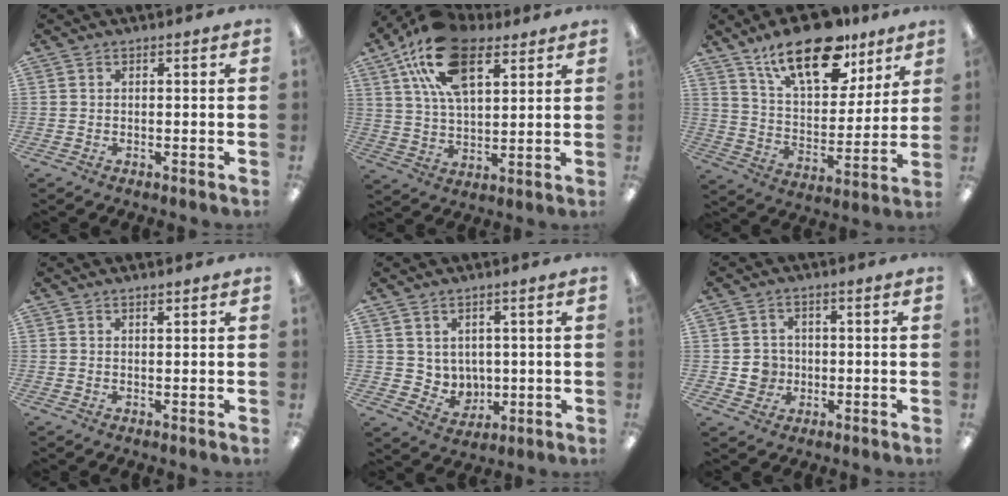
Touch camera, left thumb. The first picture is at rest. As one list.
[{"total": 19.7, "force": [10.1, 10.3, 13.3], "torque": [-0.247, -0.017, 0.180]}, {"total": 20.3, "force": [13.9, 9.0, 11.8], "torque": [-0.189, -0.068, 0.237]}, {"total": 0.9, "force": [0.8, 0.1, 0.4], "torque": [-0.008, 0.000, 0.014]}, {"total": 4.8, "force": [3.5, 3.4, -0.2], "torque": [-0.008, -0.022, 0.067]}, {"total": 4.7, "force": [-0.5, 4.5, 1.3], "torque": [-0.013, 0.005, -0.008]}]